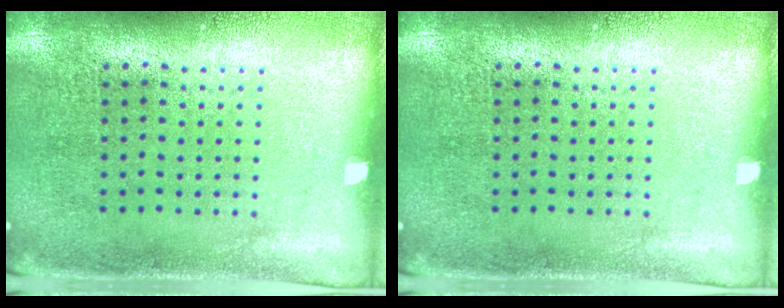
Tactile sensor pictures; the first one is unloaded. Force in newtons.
{"total": 0.0}